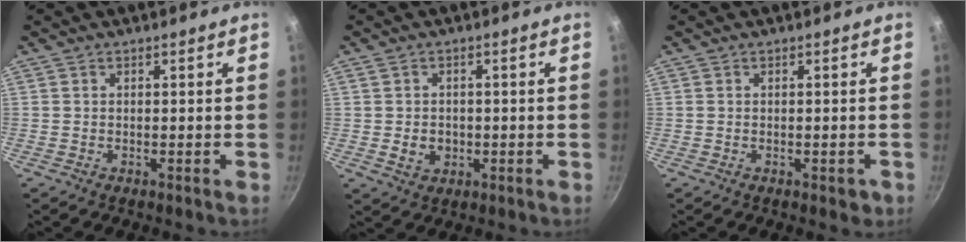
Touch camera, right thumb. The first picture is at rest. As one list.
[{"total": 4.0, "force": [-0.6, 3.3, 2.2], "torque": [-0.025, 0.001, -0.006]}, {"total": 1.9, "force": [-0.8, 0.9, 1.5], "torque": [-0.015, 0.000, -0.009]}]